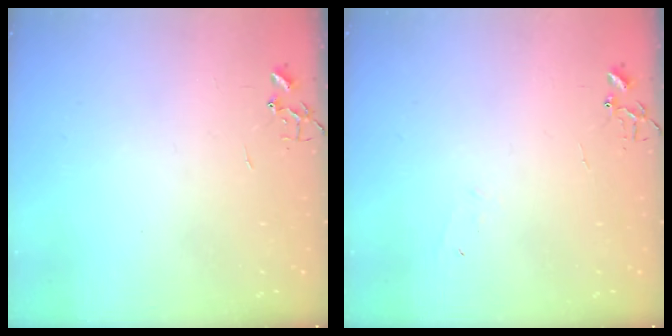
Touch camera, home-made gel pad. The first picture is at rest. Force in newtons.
{"total": 4.3, "press": 4.2, "slide": 0.5}